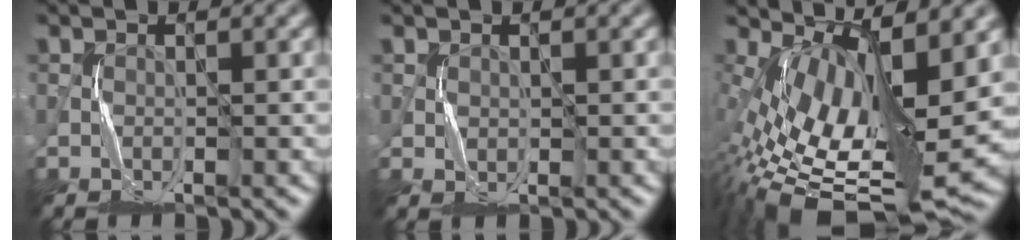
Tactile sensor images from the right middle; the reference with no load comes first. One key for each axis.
{"total": 0.7, "fx": 0.5, "fy": 0.5, "fz": 0.1, "tx": -0.003, "ty": -0.001, "tz": 0.016}
{"total": 13.2, "fx": 1.3, "fy": 5.3, "fz": 12.0, "tx": -0.228, "ty": -0.011, "tz": 0.047}